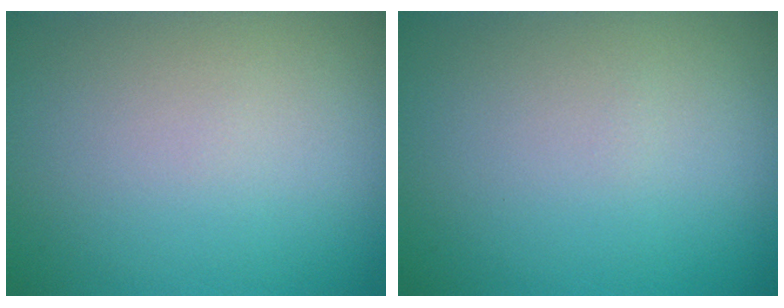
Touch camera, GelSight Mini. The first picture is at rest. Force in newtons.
{"total": 0.0}